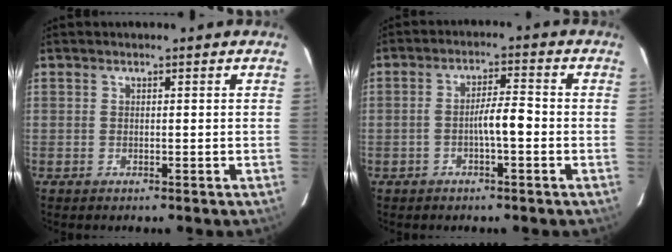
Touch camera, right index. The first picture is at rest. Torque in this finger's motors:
{"motor_torque": [0.60, -0.05, 0.35, 0.09]}